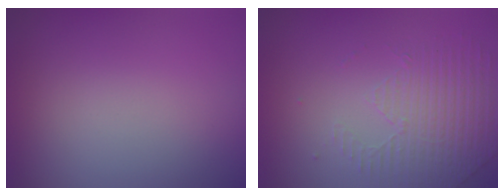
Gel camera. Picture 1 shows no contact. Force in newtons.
{"total": 2.1, "press": 1.8, "slide": 1.0}